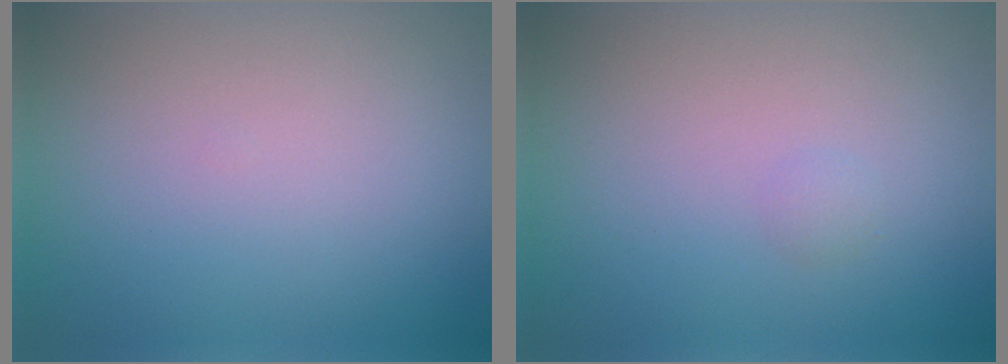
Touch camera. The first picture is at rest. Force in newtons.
{"total": 0.6, "press": 0.6, "slide": 0.0}